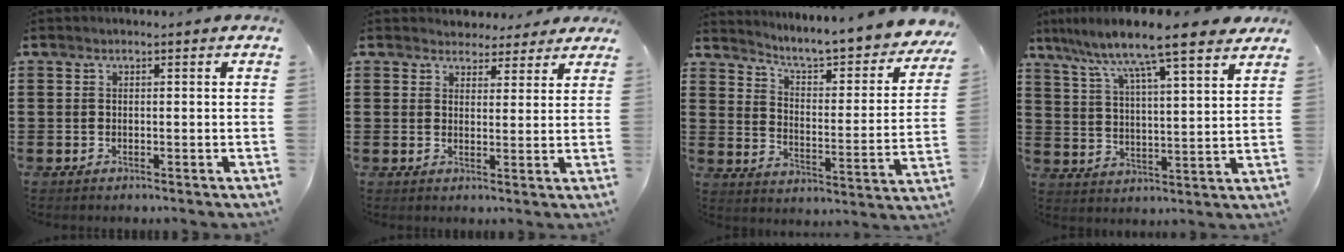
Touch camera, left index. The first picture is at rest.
{"total": 3.6, "force": [3.2, 1.6, 0.0], "torque": [-0.014, -0.003, 0.060]}
{"total": 5.5, "force": [5.0, -0.2, 2.2], "torque": [-0.059, -0.049, 0.076]}
{"total": 8.5, "force": [7.4, 0.0, 4.3], "torque": [-0.115, -0.047, 0.118]}